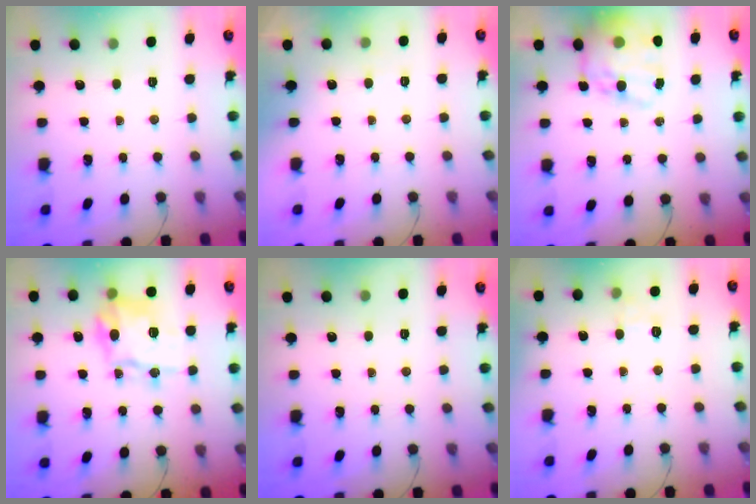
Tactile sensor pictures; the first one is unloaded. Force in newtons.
{"total": 1.8, "press": 1.3, "slide": 1.1}
{"total": 18.7, "press": 18.1, "slide": 4.5}
{"total": 15.8, "press": 15.7, "slide": 0.6}
{"total": 0.0}
{"total": 6.1, "press": 5.9, "slide": 1.5}